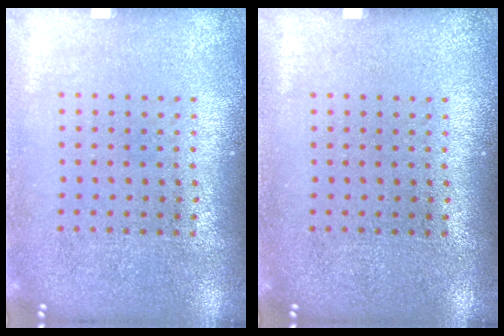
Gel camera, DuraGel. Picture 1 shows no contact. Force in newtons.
{"total": 0.0}